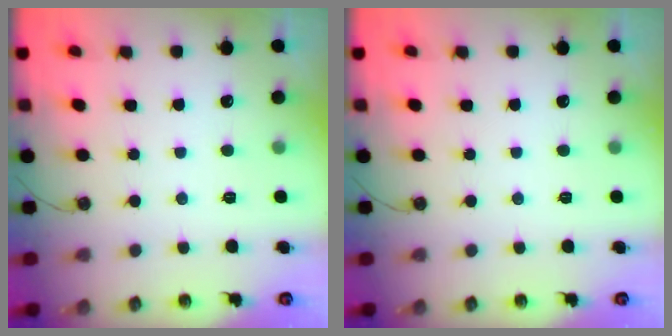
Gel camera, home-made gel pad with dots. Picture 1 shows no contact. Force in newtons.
{"total": 0.0}